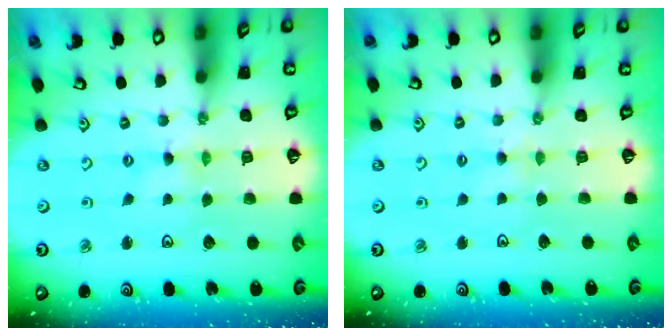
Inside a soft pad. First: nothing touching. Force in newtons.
{"total": 3.0, "press": 3.0, "slide": 0.4}